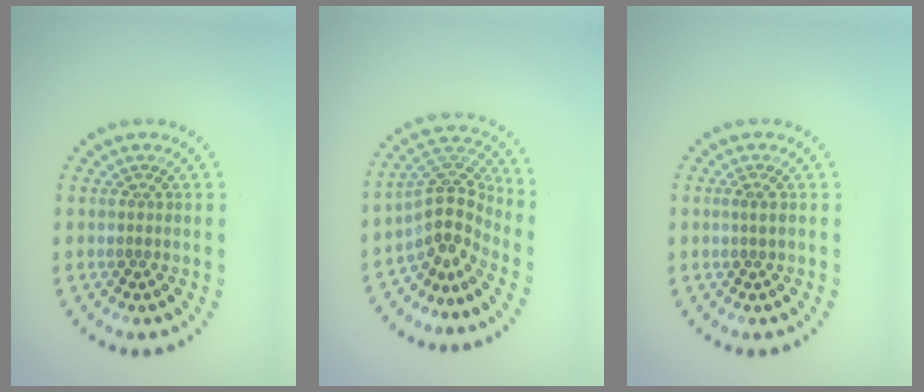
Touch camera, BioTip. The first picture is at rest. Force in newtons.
{"total": 4.2, "press": 2.8, "slide": 3.1}
{"total": 0.5, "press": 0.3, "slide": 0.4}